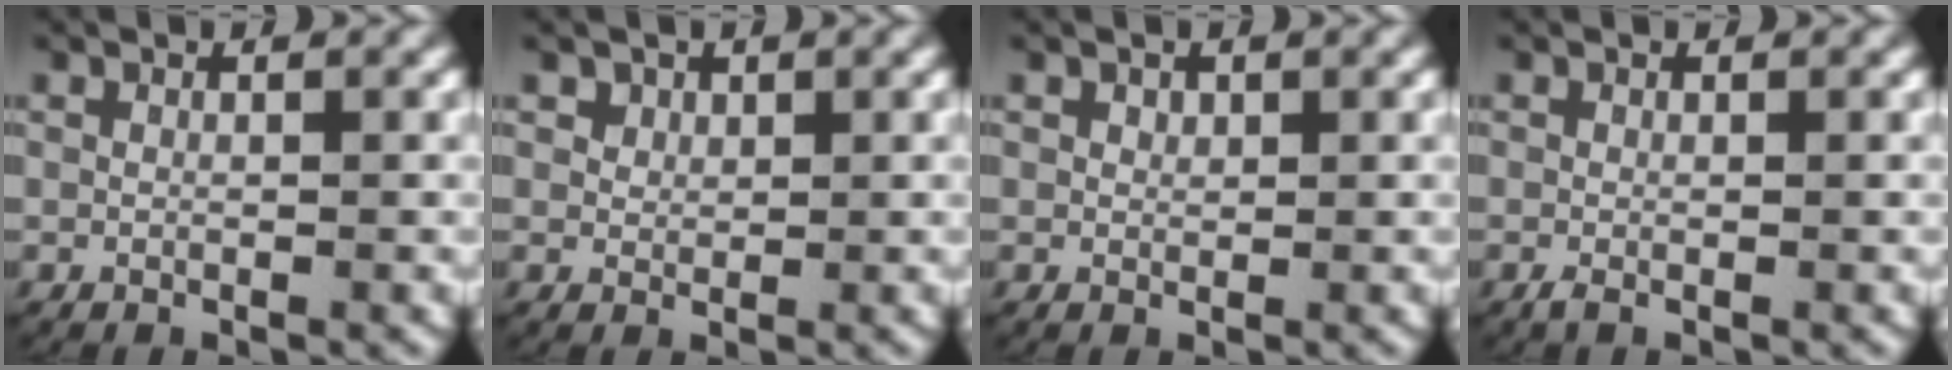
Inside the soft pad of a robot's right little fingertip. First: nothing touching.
{"total": 1.5, "force": [1.0, 1.0, 0.3], "torque": [-0.013, -0.001, 0.023]}
{"total": 0.6, "force": [0.4, 0.5, 0.2], "torque": [-0.008, -0.003, 0.011]}
{"total": 0.7, "force": [-0.5, 0.1, 0.4], "torque": [-0.008, -0.005, -0.009]}